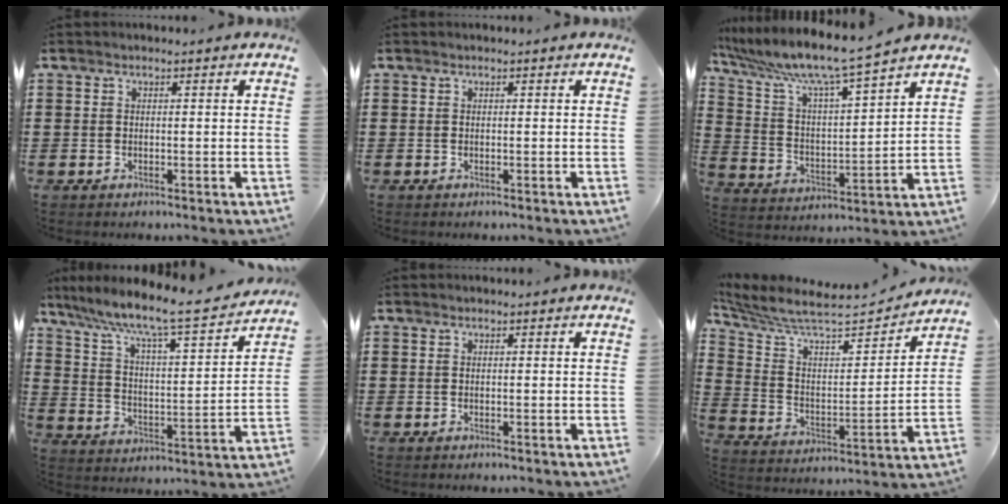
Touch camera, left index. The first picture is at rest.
{"total": 0.0}
{"total": 8.5, "force": [7.2, 0.1, 4.4], "torque": [-0.117, -0.049, 0.117]}
{"total": 7.8, "force": [6.7, 0.1, 4.1], "torque": [-0.107, -0.049, 0.104]}
{"total": 0.0}
{"total": 8.0, "force": [7.3, 1.3, 3.2], "torque": [-0.098, -0.056, 0.118]}